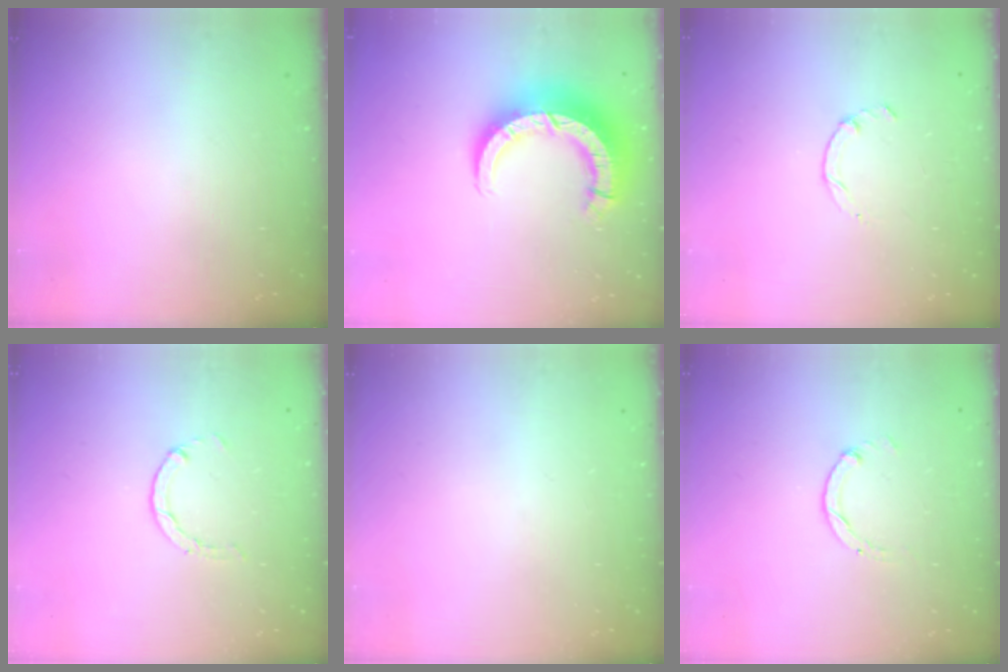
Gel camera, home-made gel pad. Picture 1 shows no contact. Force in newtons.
{"total": 12.5, "press": 12.4, "slide": 1.3}
{"total": 1.3, "press": 1.2, "slide": 0.4}
{"total": 0.6, "press": 0.6, "slide": 0.2}
{"total": 0.0}
{"total": 0.0}